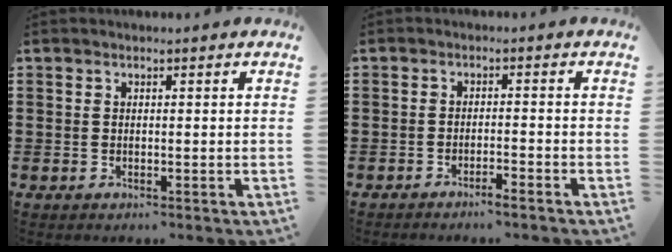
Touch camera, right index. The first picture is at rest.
{"total": 2.0, "force": [-1.8, -0.3, 0.6], "torque": [-0.012, 0.001, -0.035]}